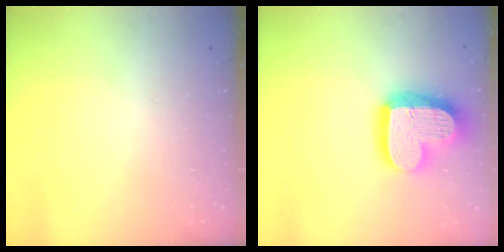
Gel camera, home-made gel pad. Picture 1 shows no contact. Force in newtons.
{"total": 19.0, "press": 19.0, "slide": 1.6}